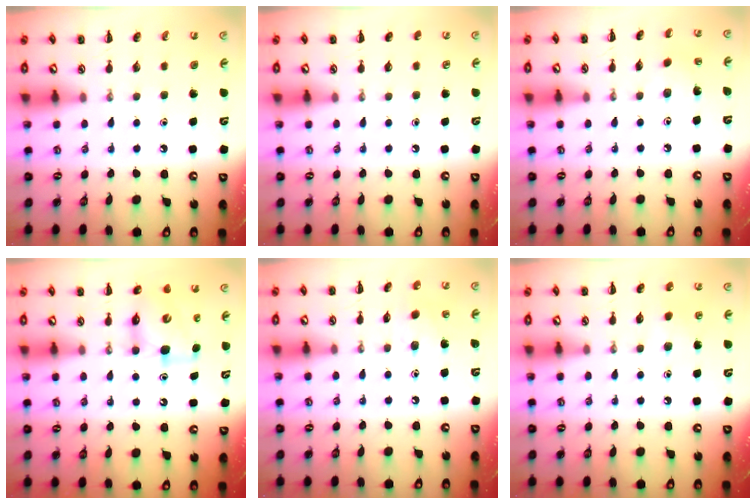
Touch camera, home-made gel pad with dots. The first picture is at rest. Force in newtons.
{"total": 0.0}
{"total": 2.5, "press": 2.4, "slide": 0.8}
{"total": 7.0, "press": 7.0, "slide": 0.8}
{"total": 4.7, "press": 4.7, "slide": 0.7}
{"total": 5.1, "press": 4.9, "slide": 1.4}